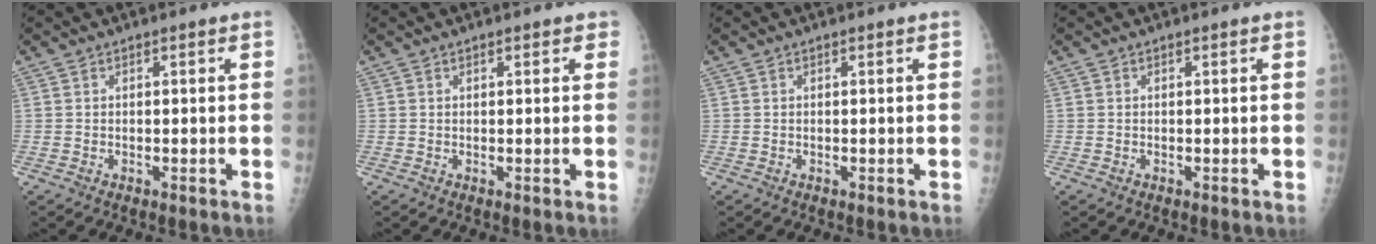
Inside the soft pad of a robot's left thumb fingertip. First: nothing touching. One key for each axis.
{"total": 1.1, "fx": 0.7, "fy": 0.6, "fz": 0.6, "tx": 0.002, "ty": -0.001, "tz": 0.004}
{"total": 0.0}
{"total": 0.0}